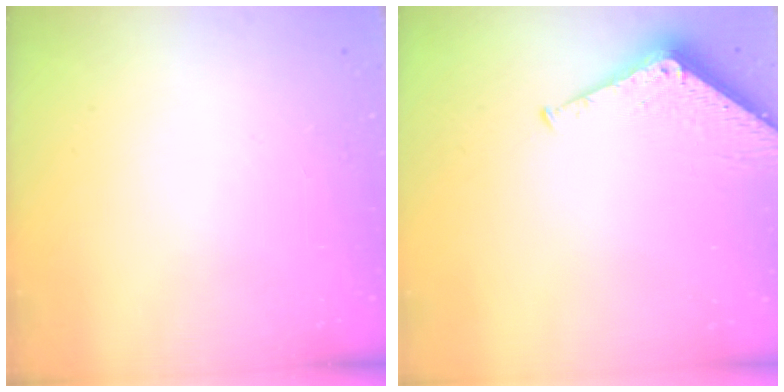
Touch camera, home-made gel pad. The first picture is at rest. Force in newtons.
{"total": 3.8, "press": 3.7, "slide": 0.5}